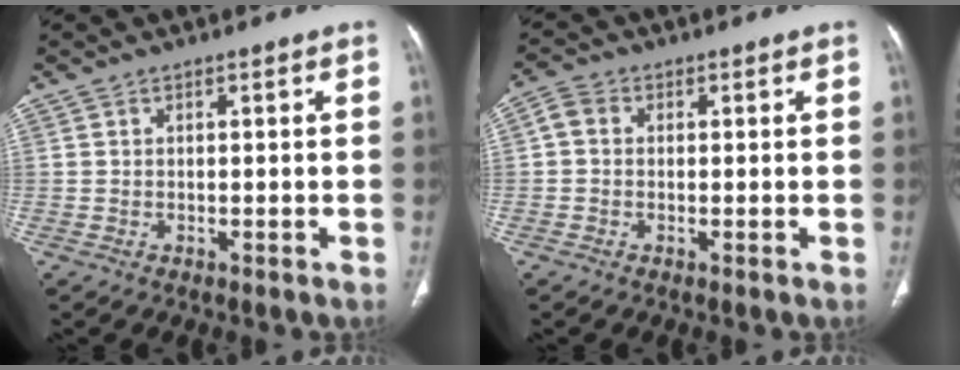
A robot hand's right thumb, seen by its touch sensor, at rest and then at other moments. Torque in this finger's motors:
{"motor_torque": [0.29, 0.28, 0.36, -0.12, 0.01]}